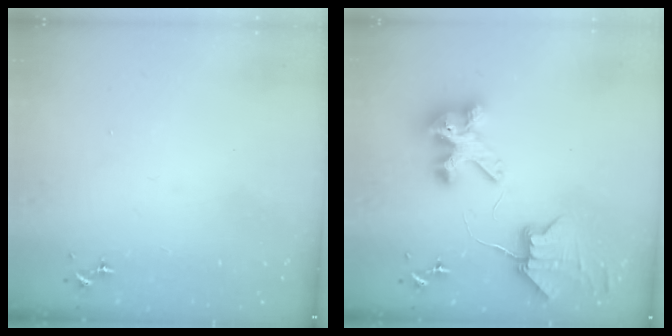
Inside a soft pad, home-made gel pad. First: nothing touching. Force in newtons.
{"total": 8.1, "press": 8.1, "slide": 1.2}